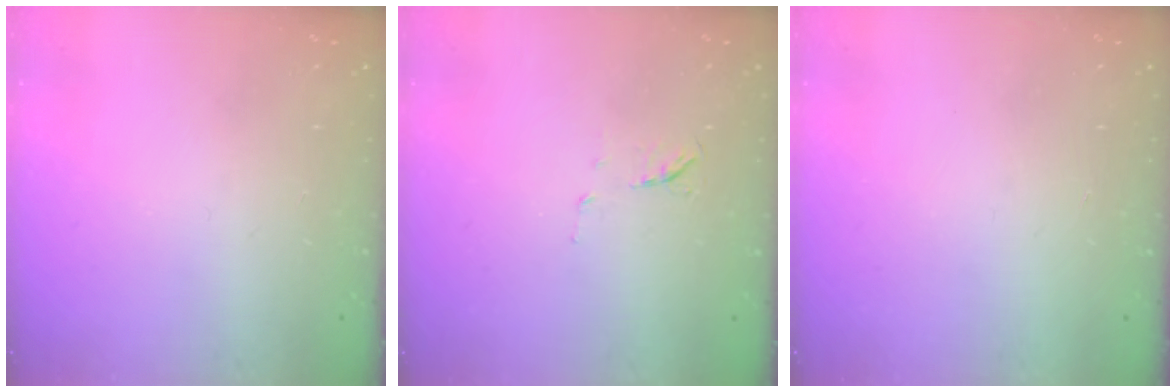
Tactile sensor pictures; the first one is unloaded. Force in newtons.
{"total": 4.9, "press": 4.8, "slide": 1.3}
{"total": 1.5, "press": 1.5, "slide": 0.1}